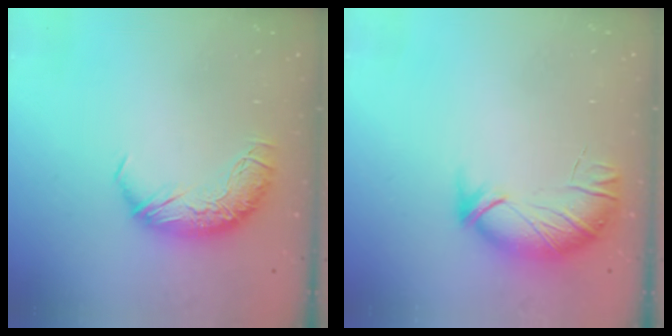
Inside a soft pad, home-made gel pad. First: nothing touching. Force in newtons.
{"total": 3.6, "press": 3.1, "slide": 1.9}